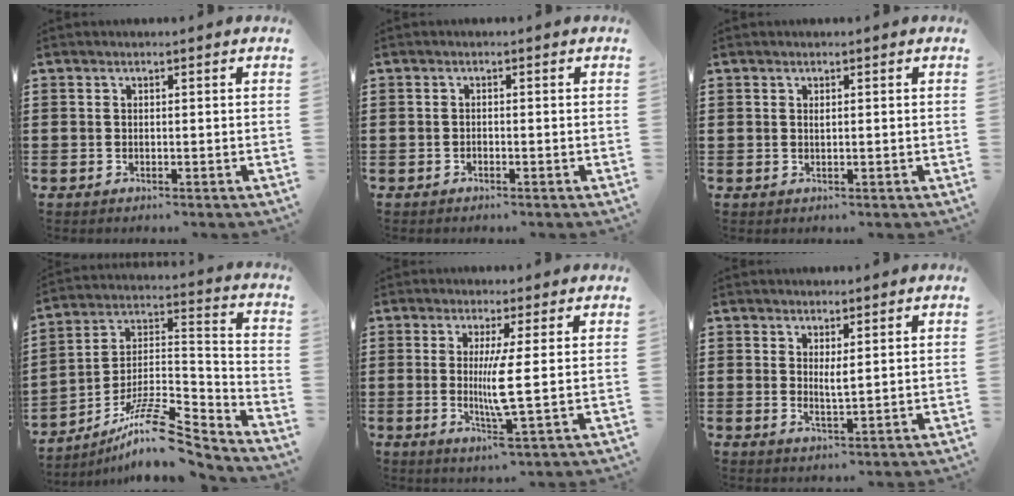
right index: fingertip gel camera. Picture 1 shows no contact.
{"total": 0.6, "force": [-0.5, 0.1, 0.3], "torque": [-0.008, -0.003, -0.010]}
{"total": 0.5, "force": [0.2, 0.1, 0.5], "torque": [-0.010, -0.001, 0.004]}
{"total": 12.1, "force": [-9.1, 2.9, 7.4], "torque": [-0.131, 0.019, -0.170]}
{"total": 6.3, "force": [0.1, -0.4, 6.3], "torque": [-0.131, -0.021, -0.006]}
{"total": 2.2, "force": [1.2, 0.3, 1.8], "torque": [-0.039, 0.001, 0.020]}